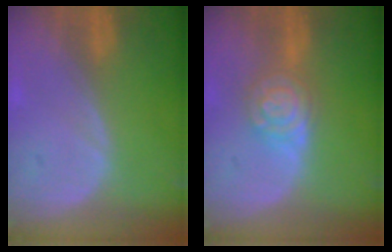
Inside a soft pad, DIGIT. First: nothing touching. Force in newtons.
{"total": 6.1, "press": 6.1, "slide": 0.4}